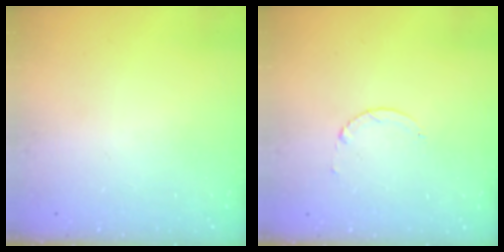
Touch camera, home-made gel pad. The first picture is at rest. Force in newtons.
{"total": 2.3, "press": 2.3, "slide": 0.3}